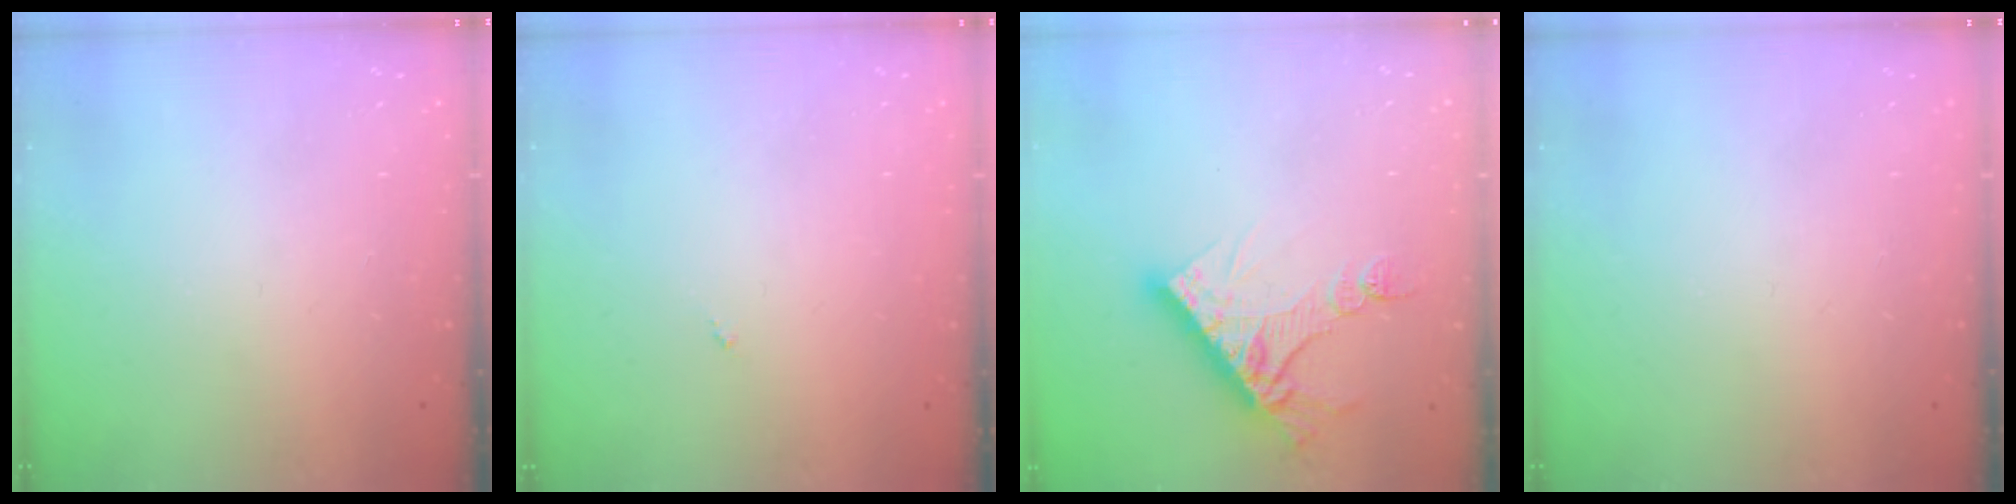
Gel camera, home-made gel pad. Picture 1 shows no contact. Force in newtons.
{"total": 0.0}
{"total": 11.6, "press": 11.5, "slide": 1.1}
{"total": 0.0}